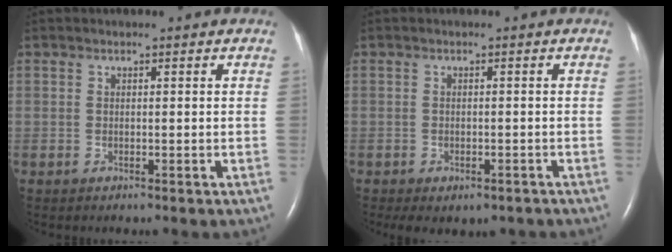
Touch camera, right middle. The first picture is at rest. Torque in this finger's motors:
{"motor_torque": [0.08, -0.07, 0.11, 0.04]}